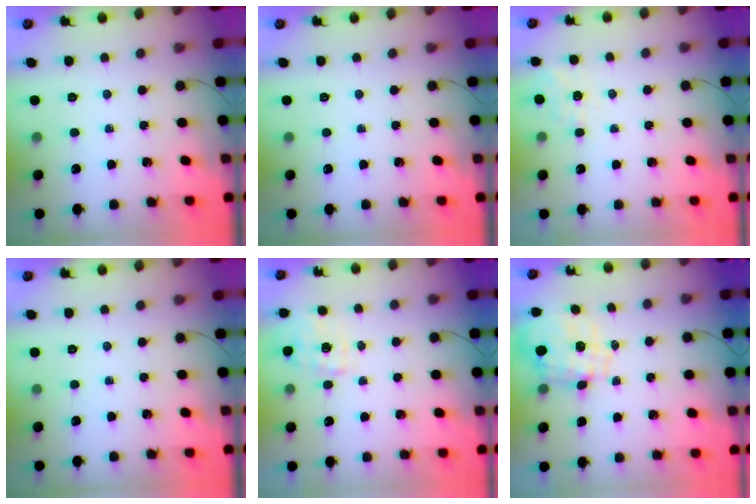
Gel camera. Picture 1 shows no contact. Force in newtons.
{"total": 0.0}
{"total": 6.1, "press": 5.9, "slide": 1.6}
{"total": 0.0}
{"total": 3.3, "press": 3.2, "slide": 0.7}
{"total": 1.7, "press": 1.6, "slide": 0.3}